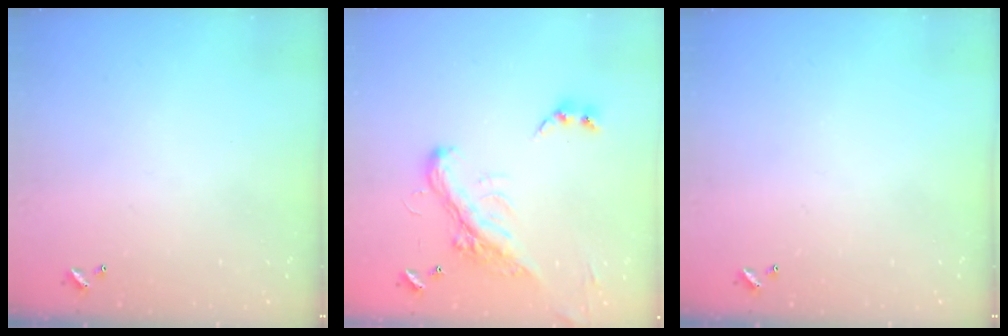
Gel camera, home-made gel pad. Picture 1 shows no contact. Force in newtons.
{"total": 4.6, "press": 4.3, "slide": 1.7}
{"total": 0.0}